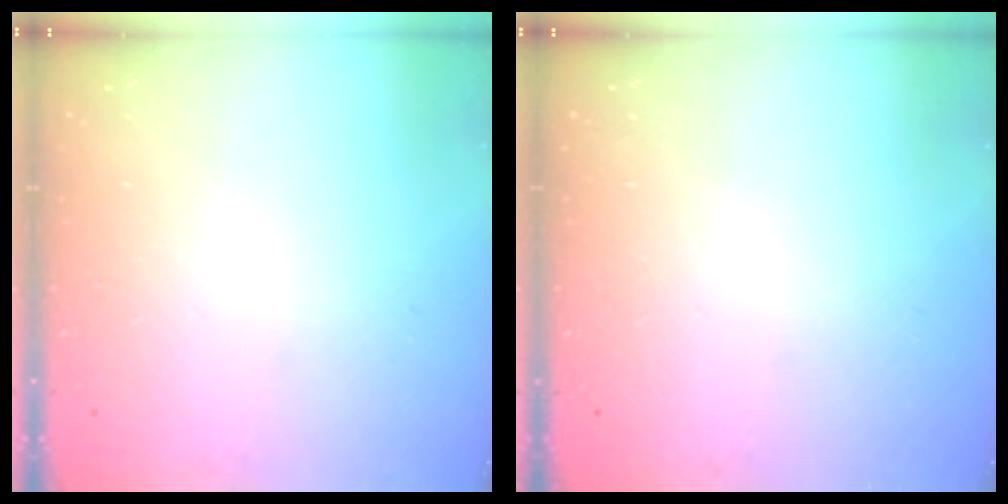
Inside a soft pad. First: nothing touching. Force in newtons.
{"total": 0.0}